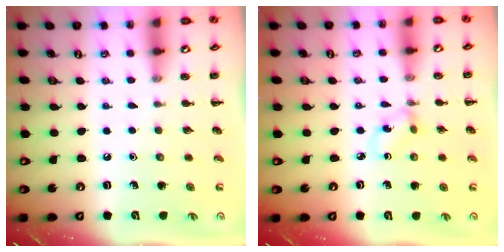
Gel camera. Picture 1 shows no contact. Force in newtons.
{"total": 1.6, "press": 1.4, "slide": 0.6}